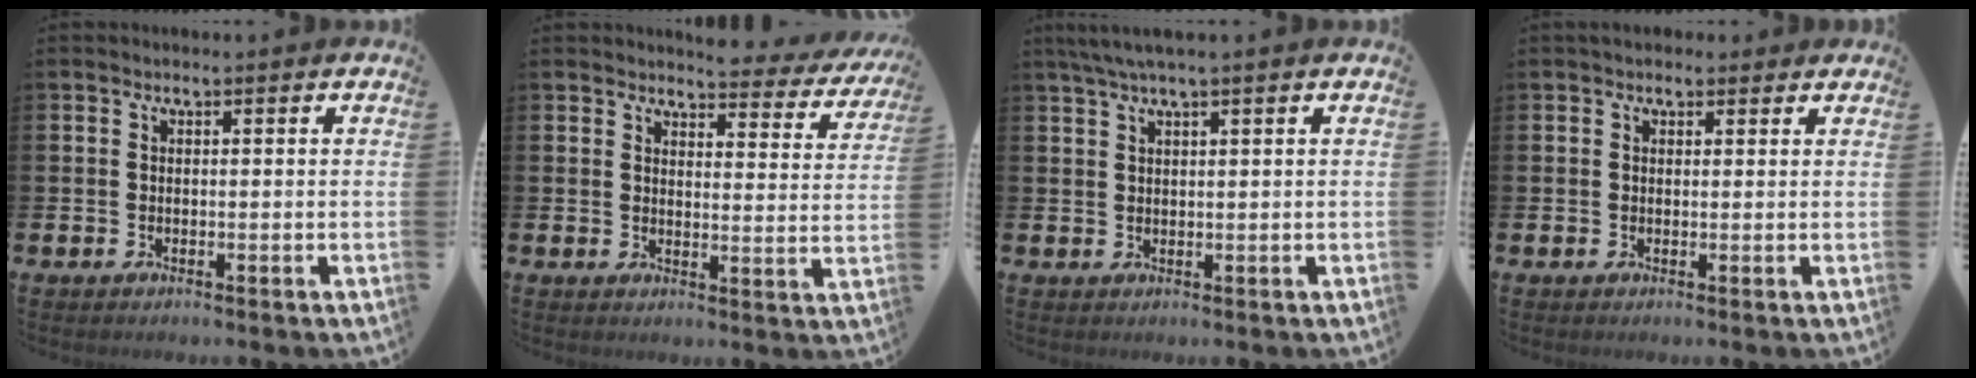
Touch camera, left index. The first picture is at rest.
{"total": 3.9, "force": [3.8, 0.7, 0.4], "torque": [-0.008, -0.030, 0.061]}
{"total": 2.9, "force": [2.2, -0.1, 1.9], "torque": [-0.043, 0.002, 0.040]}
{"total": 1.6, "force": [1.3, 0.9, 0.3], "torque": [0.004, 0.002, 0.022]}